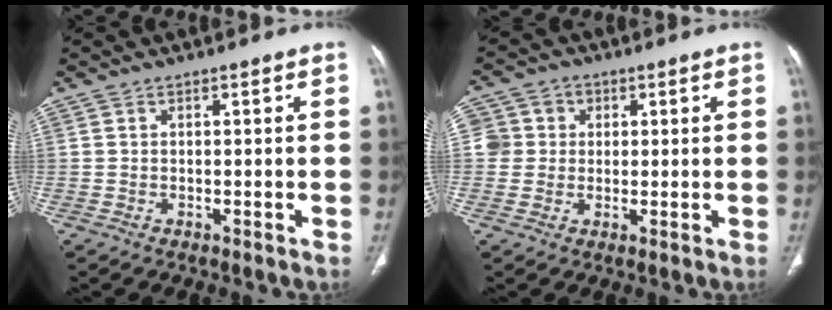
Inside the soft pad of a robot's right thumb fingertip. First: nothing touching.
{"total": 6.1, "force": [1.0, 5.9, 1.2], "torque": [0.004, 0.011, 0.014]}